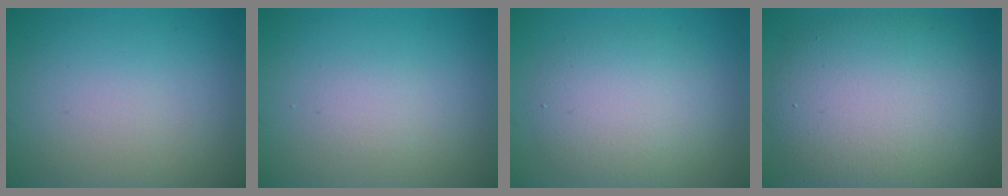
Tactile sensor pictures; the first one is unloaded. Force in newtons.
{"total": 1.1, "press": 1.1, "slide": 0.0}
{"total": 4.7, "press": 4.7, "slide": 0.3}
{"total": 10.2, "press": 10.2, "slide": 0.5}